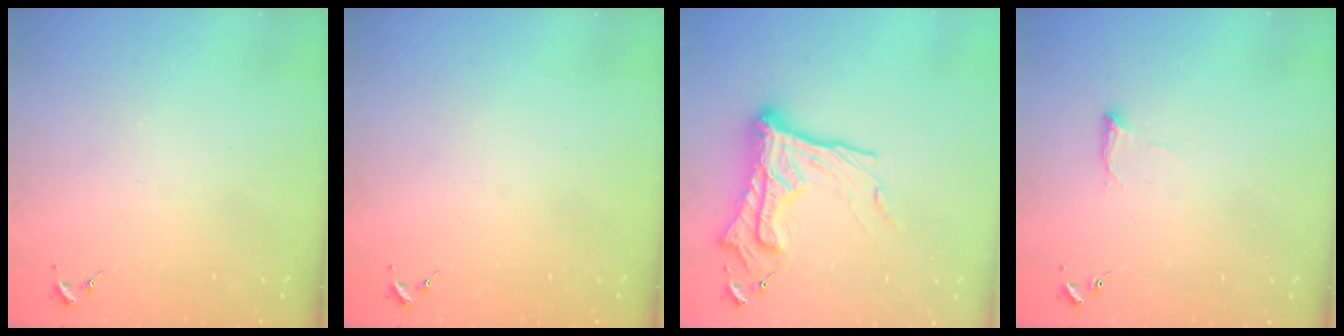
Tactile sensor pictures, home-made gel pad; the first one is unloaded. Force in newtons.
{"total": 0.0}
{"total": 19.7, "press": 19.6, "slide": 1.9}
{"total": 6.2, "press": 6.2, "slide": 0.9}